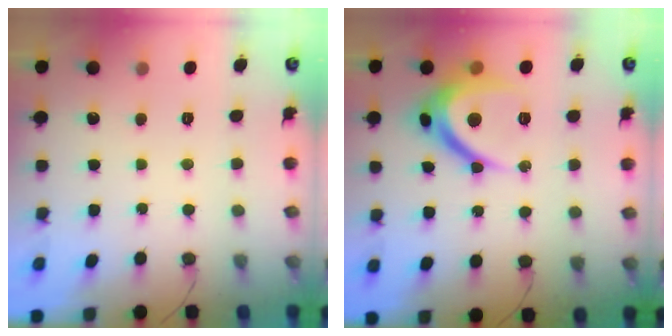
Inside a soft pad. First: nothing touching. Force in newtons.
{"total": 11.4, "press": 11.4, "slide": 0.7}